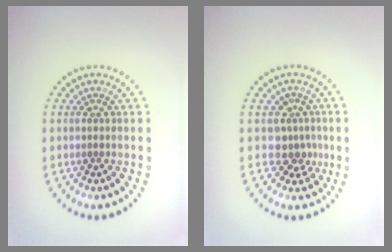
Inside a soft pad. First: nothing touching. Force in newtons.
{"total": 2.6, "press": 1.9, "slide": 1.7}